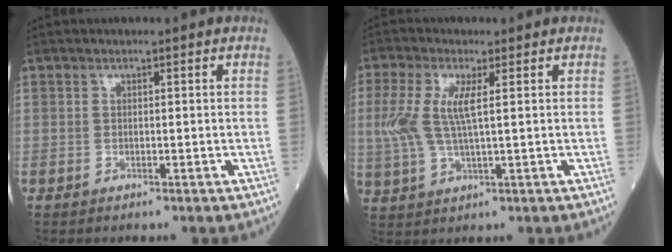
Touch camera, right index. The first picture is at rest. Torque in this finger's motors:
{"motor_torque": [0.30, 0.06, 0.17, 0.13]}